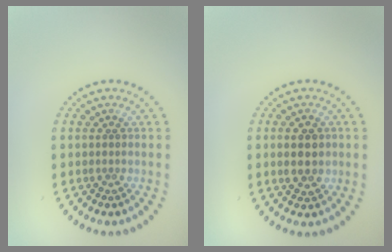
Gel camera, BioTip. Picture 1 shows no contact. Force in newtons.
{"total": 2.9, "press": 2.9, "slide": 0.2}